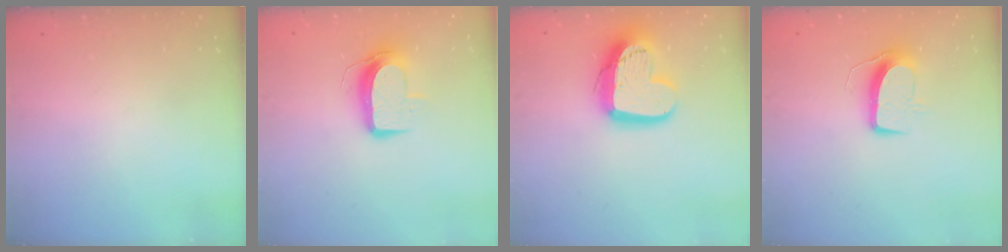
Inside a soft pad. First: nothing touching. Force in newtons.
{"total": 9.7, "press": 9.7, "slide": 0.8}
{"total": 16.7, "press": 16.6, "slide": 1.5}
{"total": 10.4, "press": 10.4, "slide": 0.4}